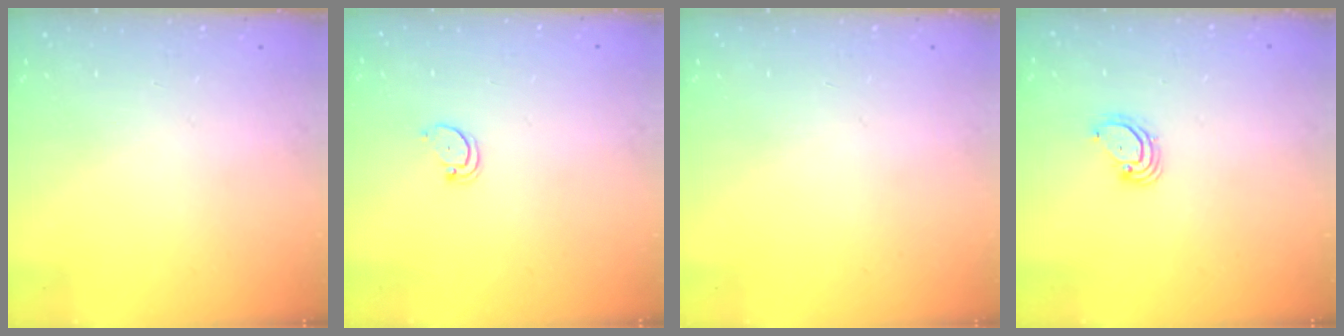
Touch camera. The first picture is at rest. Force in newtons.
{"total": 2.5, "press": 2.5, "slide": 0.2}
{"total": 0.0}
{"total": 3.6, "press": 3.6, "slide": 0.3}